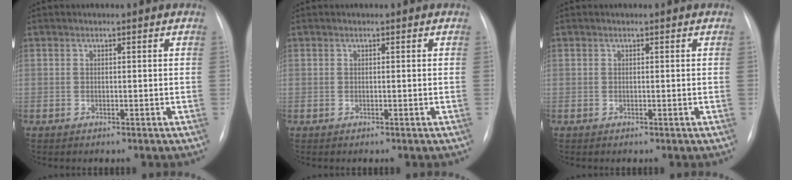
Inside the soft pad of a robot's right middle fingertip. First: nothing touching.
{"total": 0.0}
{"total": 0.0}